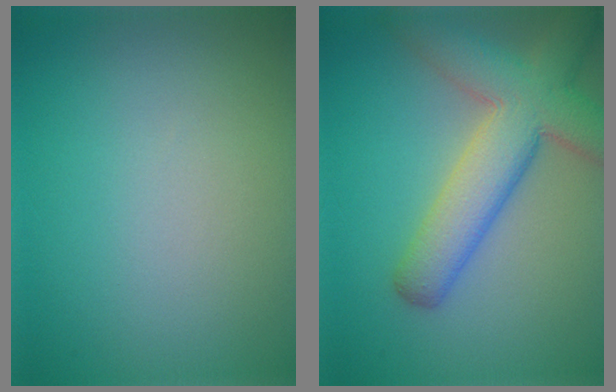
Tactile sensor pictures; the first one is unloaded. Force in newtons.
{"total": 7.9, "press": 7.9, "slide": 0.5}